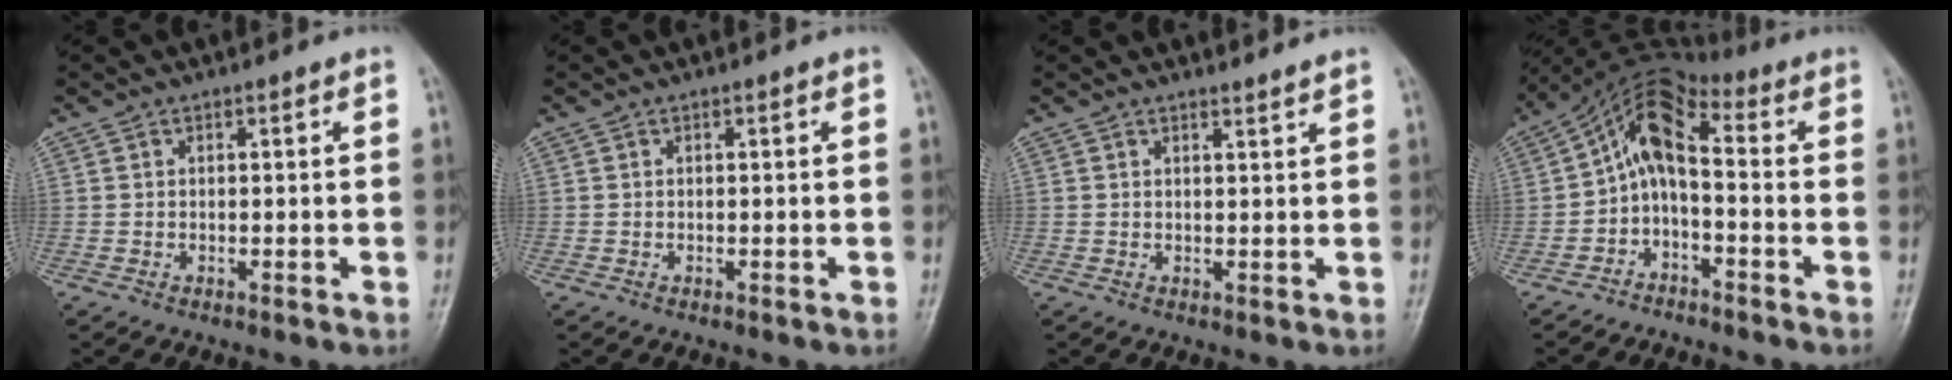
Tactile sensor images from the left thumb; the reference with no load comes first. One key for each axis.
{"total": 0.0}
{"total": 1.4, "fx": 1.3, "fy": -0.3, "fz": 0.2, "tx": -0.004, "ty": -0.014, "tz": 0.021}
{"total": 8.1, "fx": -1.4, "fy": 4.2, "fz": 6.7, "tx": -0.109, "ty": 0.046, "tz": -0.040}